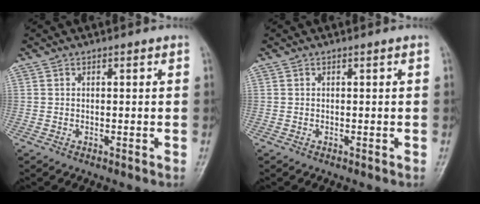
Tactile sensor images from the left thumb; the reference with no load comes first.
{"total": 0.0}